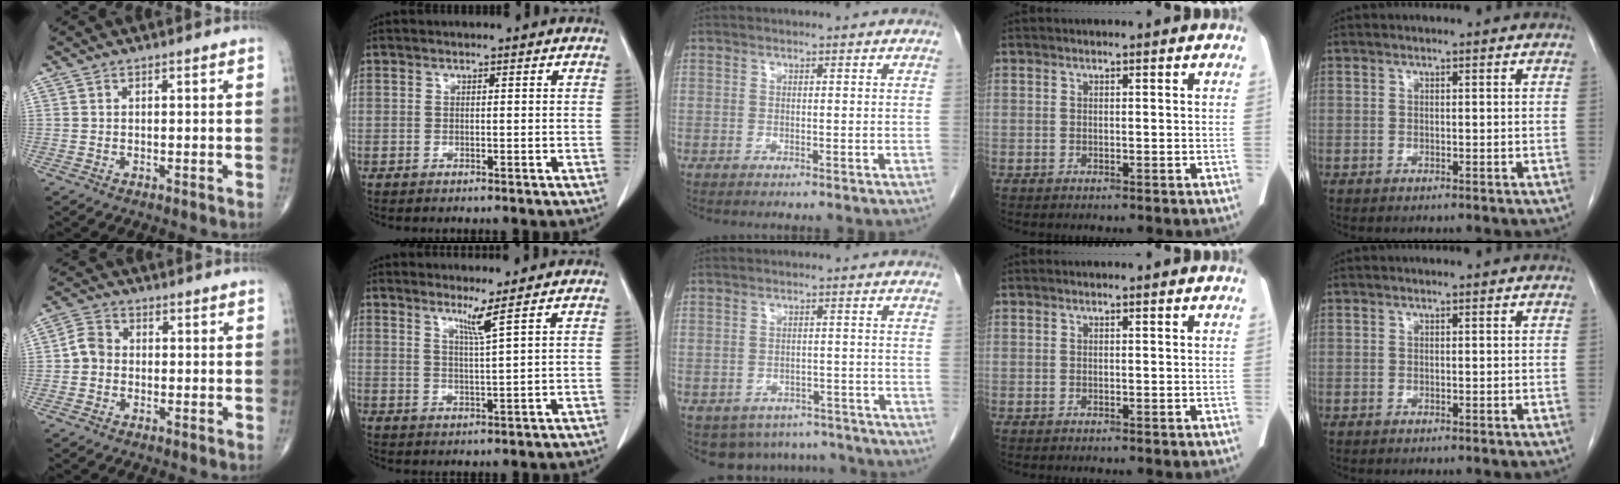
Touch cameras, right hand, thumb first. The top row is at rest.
{"thumb": {"total": 4.2, "force": [-0.5, 3.6, 2.1], "torque": [-0.028, 0.014, -0.017]}, "index": {"total": 2.9, "force": [1.9, -1.3, 1.8], "torque": [-0.034, -0.020, 0.040]}, "middle": {"total": 8.6, "force": [-7.1, 4.7, 1.0], "torque": [-0.005, 0.012, -0.082]}}